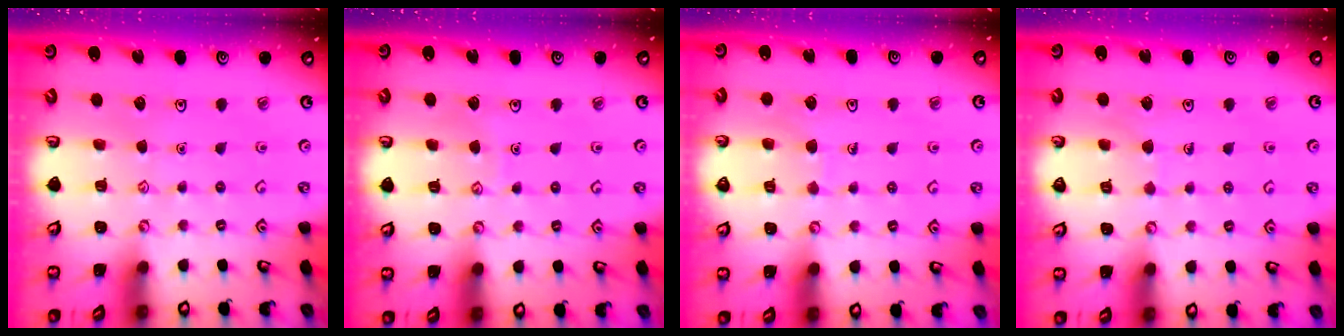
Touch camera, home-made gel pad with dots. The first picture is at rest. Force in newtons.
{"total": 4.7, "press": 4.7, "slide": 0.5}
{"total": 4.9, "press": 4.9, "slide": 0.4}
{"total": 4.6, "press": 4.6, "slide": 0.3}